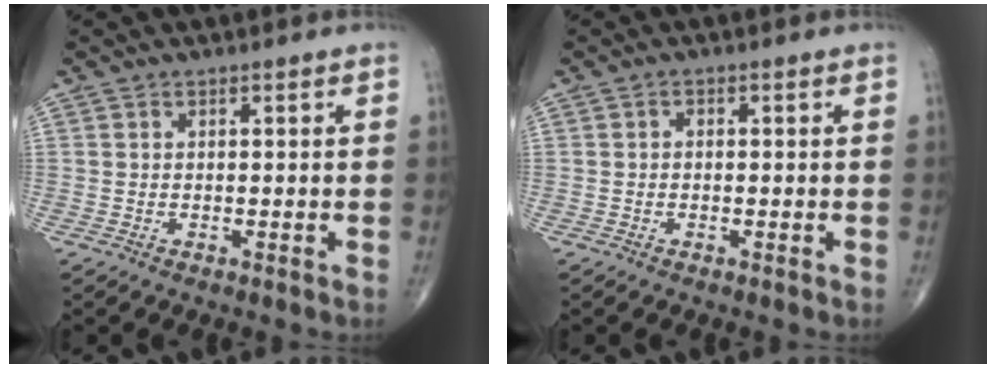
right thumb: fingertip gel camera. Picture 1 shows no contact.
{"total": 0.7, "force": [0.0, 0.5, 0.5], "torque": [-0.004, 0.003, -0.003]}